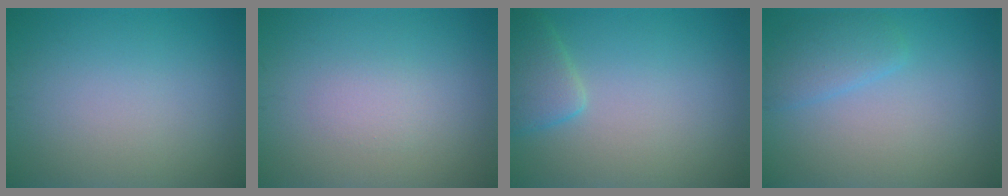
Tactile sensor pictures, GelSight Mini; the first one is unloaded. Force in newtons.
{"total": 1.1, "press": 1.1, "slide": 0.1}
{"total": 2.8, "press": 2.7, "slide": 0.3}
{"total": 2.4, "press": 2.4, "slide": 0.2}